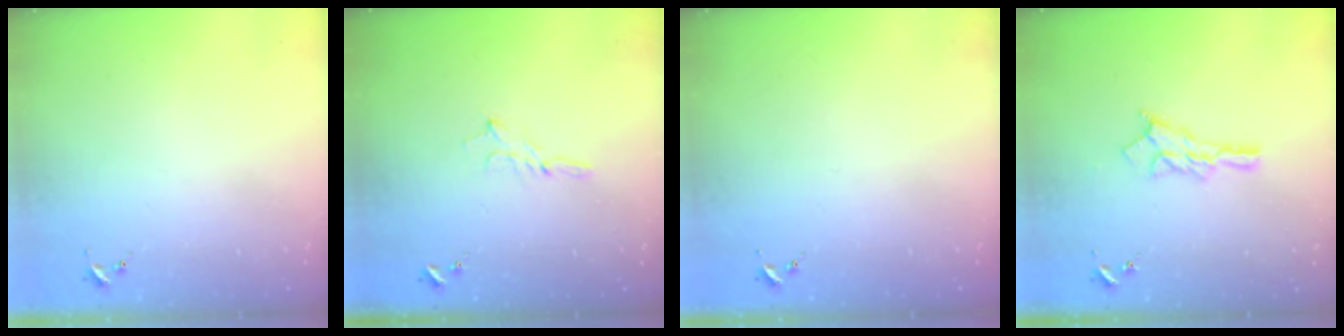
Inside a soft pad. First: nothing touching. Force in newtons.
{"total": 4.0, "press": 3.9, "slide": 0.4}
{"total": 0.0}
{"total": 11.2, "press": 11.1, "slide": 0.7}